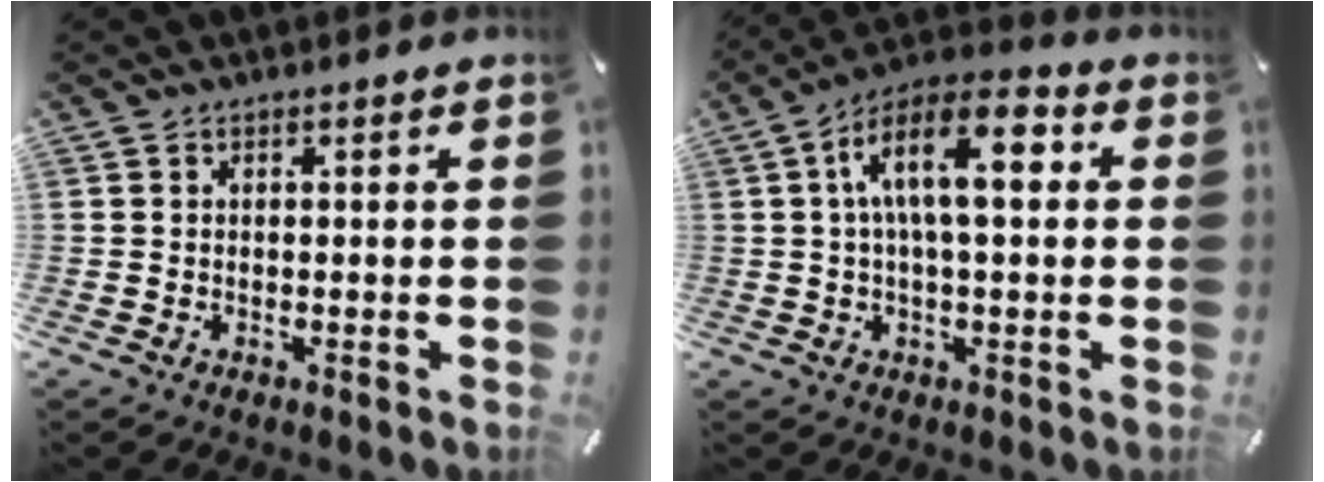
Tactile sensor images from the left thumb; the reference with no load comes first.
{"total": 12.8, "force": [2.6, 5.2, 11.4], "torque": [-0.193, 0.004, 0.042]}